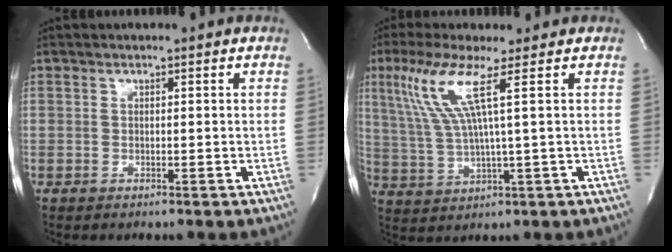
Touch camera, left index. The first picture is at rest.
{"total": 8.0, "force": [3.2, -0.9, 7.3], "torque": [-0.165, -0.001, 0.070]}